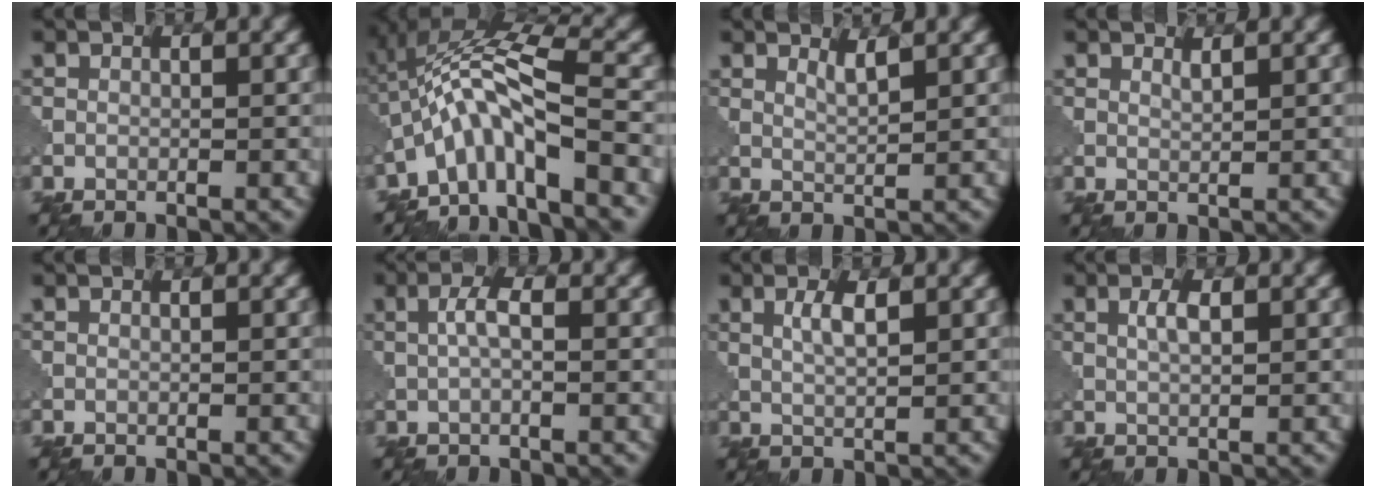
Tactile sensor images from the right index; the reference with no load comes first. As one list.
[{"total": 8.7, "force": [-3.7, 1.8, 7.7], "torque": [-0.141, 0.021, -0.073]}, {"total": 1.4, "force": [1.0, 0.2, 1.0], "torque": [-0.018, -0.001, 0.016]}, {"total": 0.8, "force": [0.6, 0.1, 0.4], "torque": [-0.007, -0.001, 0.011]}, {"total": 0.0}, {"total": 2.1, "force": [0.2, 0.5, 2.0], "torque": [-0.043, 0.007, 0.002]}, {"total": 2.2, "force": [0.9, 0.5, 2.0], "torque": [-0.041, 0.002, 0.017]}, {"total": 1.8, "force": [0.6, 0.5, 1.6], "torque": [-0.035, 0.003, 0.012]}]